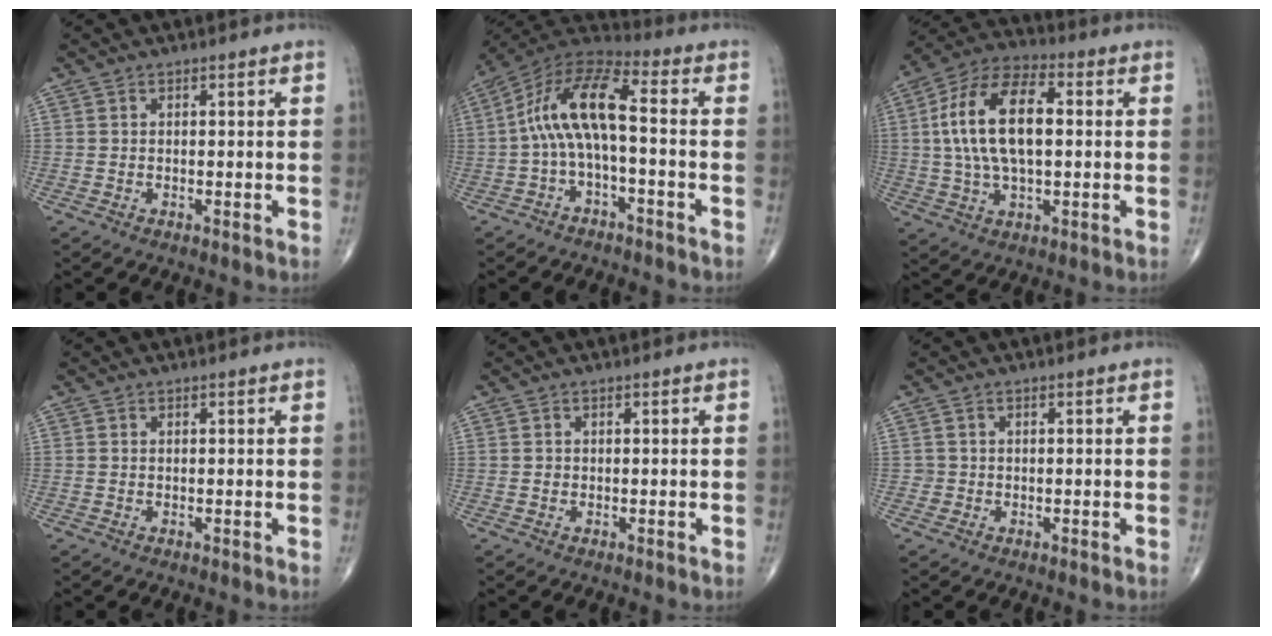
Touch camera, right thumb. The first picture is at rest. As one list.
[{"total": 12.5, "force": [-1.2, 4.5, 11.6], "torque": [-0.225, 0.056, -0.032]}, {"total": 17.0, "force": [1.8, 8.6, 14.6], "torque": [-0.280, 0.025, 0.029]}, {"total": 0.0}, {"total": 0.7, "force": [-0.1, 0.7, 0.3], "torque": [-0.003, 0.002, -0.001]}, {"total": 1.1, "force": [-0.3, 1.1, -0.1], "torque": [0.009, 0.007, -0.007]}]